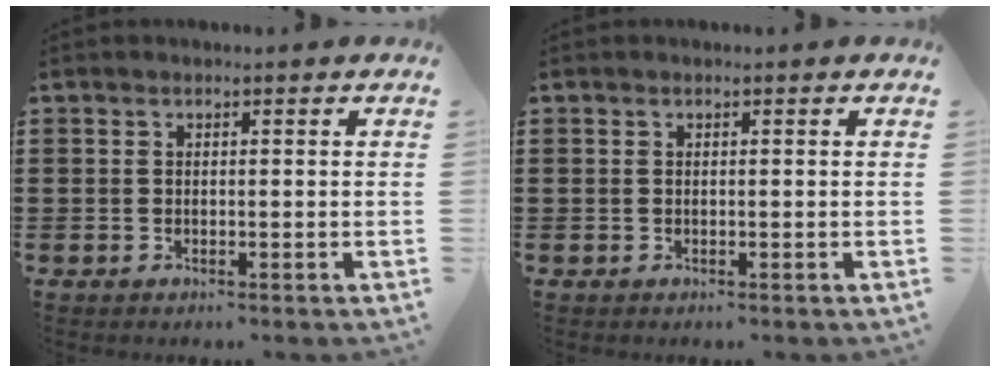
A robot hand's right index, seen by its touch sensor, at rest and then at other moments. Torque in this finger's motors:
{"motor_torque": [0.05, 1.86, -0.01, -0.01]}